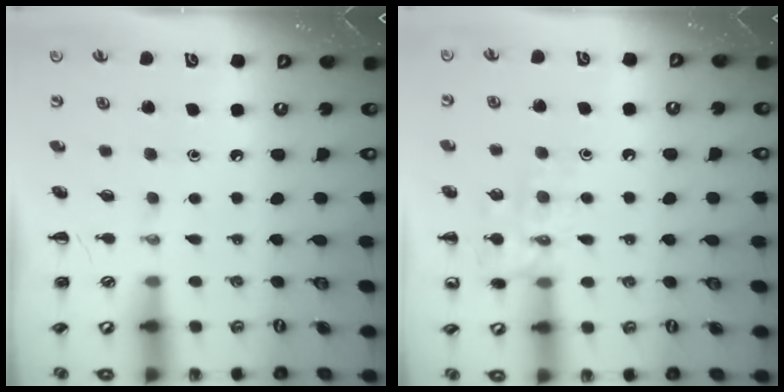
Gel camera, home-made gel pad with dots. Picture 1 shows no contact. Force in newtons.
{"total": 12.0, "press": 11.9, "slide": 0.8}